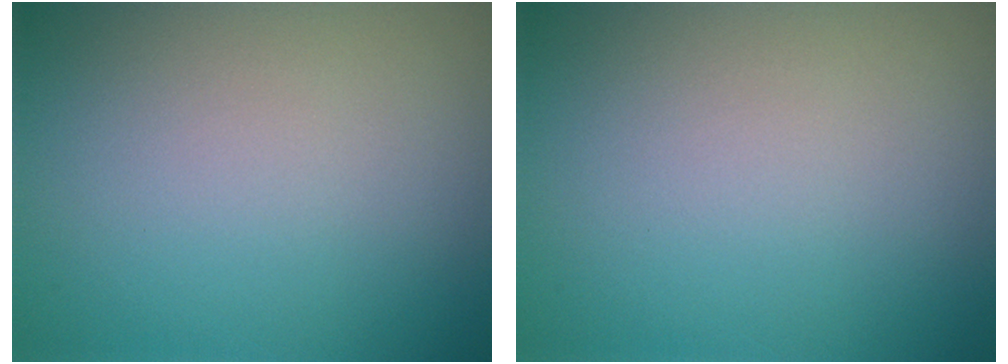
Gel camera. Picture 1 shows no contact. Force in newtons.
{"total": 0.0}